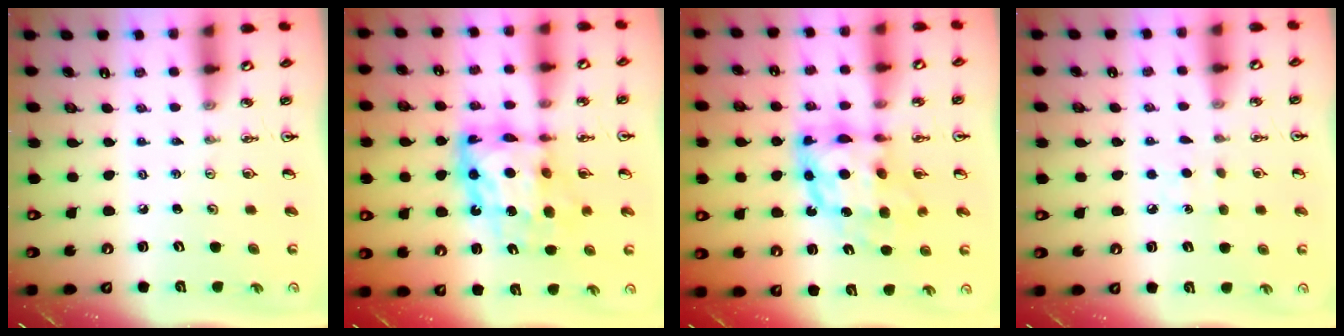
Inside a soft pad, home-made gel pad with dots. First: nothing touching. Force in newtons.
{"total": 12.6, "press": 12.6, "slide": 1.1}
{"total": 11.5, "press": 11.4, "slide": 0.9}
{"total": 5.1, "press": 5.1, "slide": 0.5}